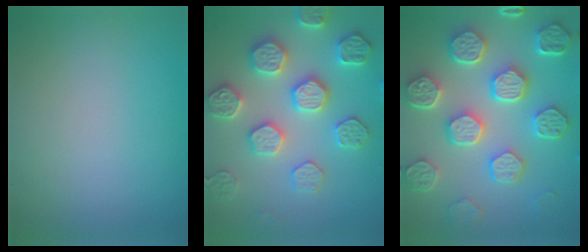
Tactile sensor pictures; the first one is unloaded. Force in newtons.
{"total": 5.6, "press": 5.5, "slide": 1.2}
{"total": 8.8, "press": 6.7, "slide": 5.6}